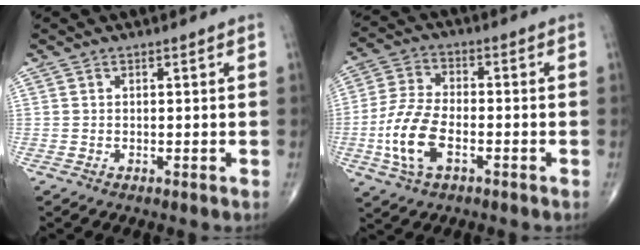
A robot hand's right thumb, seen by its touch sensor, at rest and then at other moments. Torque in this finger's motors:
{"motor_torque": [0.15, 0.48, 0.99, -0.27, 0.36]}